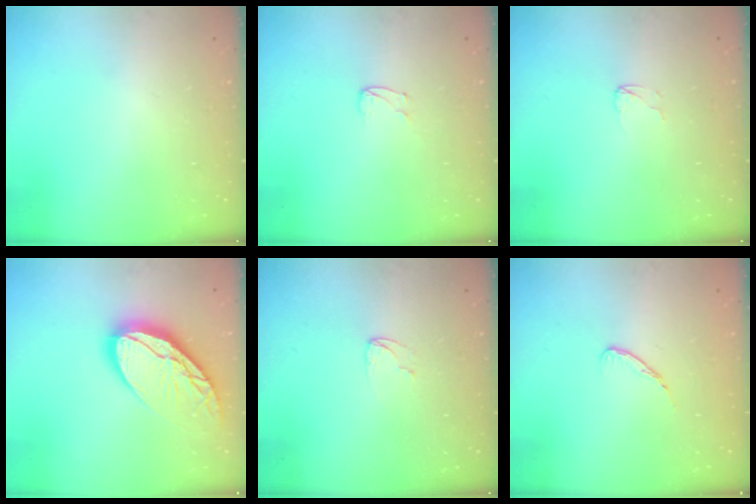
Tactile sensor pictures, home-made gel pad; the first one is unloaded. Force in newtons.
{"total": 3.6, "press": 3.6, "slide": 0.3}
{"total": 2.9, "press": 2.8, "slide": 0.3}
{"total": 17.0, "press": 16.9, "slide": 1.4}
{"total": 3.7, "press": 3.7, "slide": 0.3}
{"total": 4.6, "press": 4.6, "slide": 0.5}